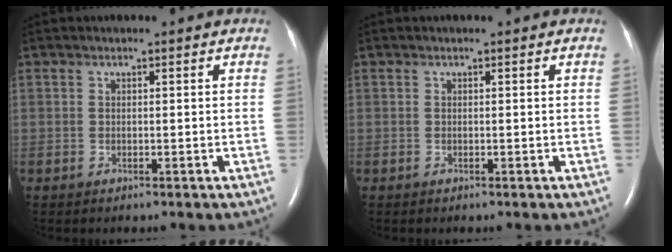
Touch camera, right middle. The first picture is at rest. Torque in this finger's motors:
{"motor_torque": [-0.08, 0.15, 0.02, 0.00]}